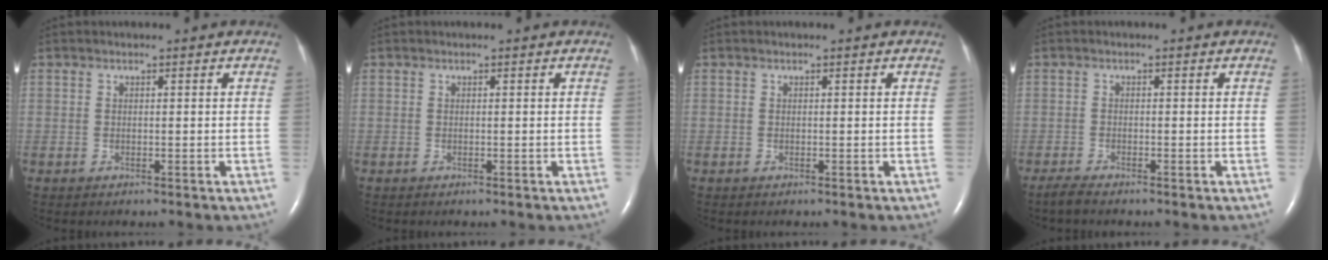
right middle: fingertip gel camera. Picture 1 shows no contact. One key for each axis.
{"total": 0.0}
{"total": 0.0}
{"total": 1.7, "fx": -1.5, "fy": 0.0, "fz": 0.8, "tx": -0.028, "ty": -0.007, "tz": -0.030}